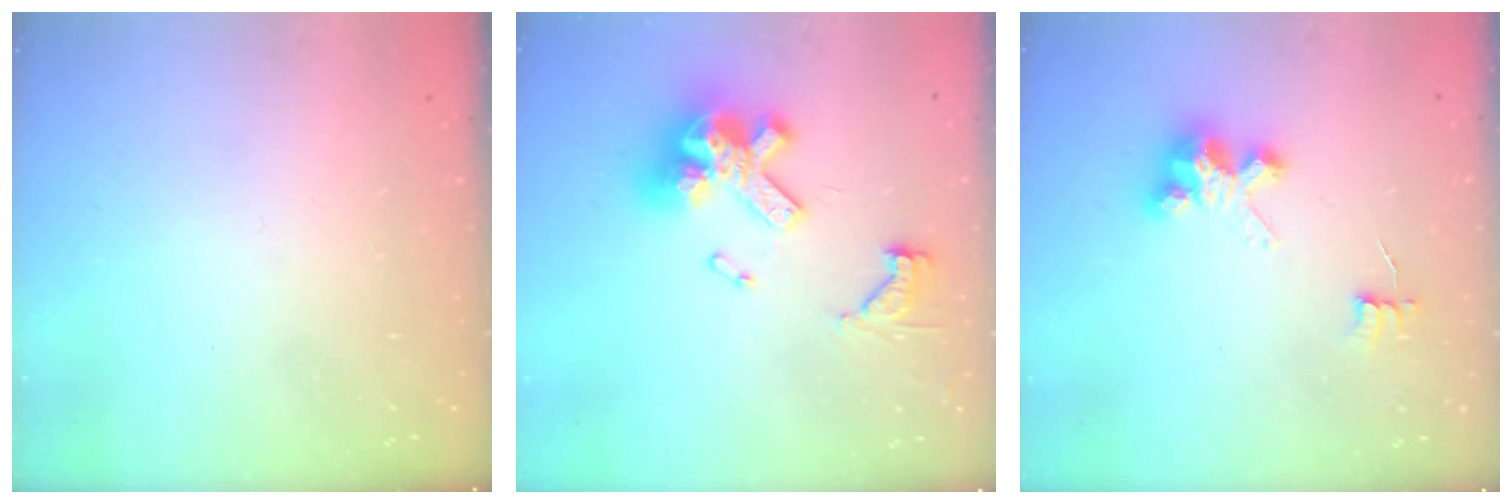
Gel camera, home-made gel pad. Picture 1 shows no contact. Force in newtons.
{"total": 14.6, "press": 14.5, "slide": 1.0}
{"total": 5.0, "press": 5.0, "slide": 0.3}